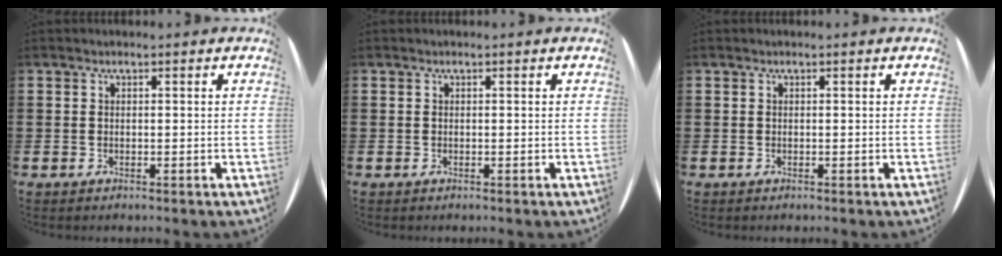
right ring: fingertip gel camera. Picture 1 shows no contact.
{"total": 0.0}
{"total": 0.0}